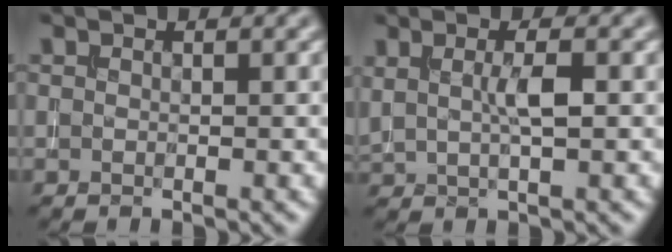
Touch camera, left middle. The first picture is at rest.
{"total": 2.2, "force": [0.5, 0.5, 2.1], "torque": [-0.040, 0.002, 0.011]}